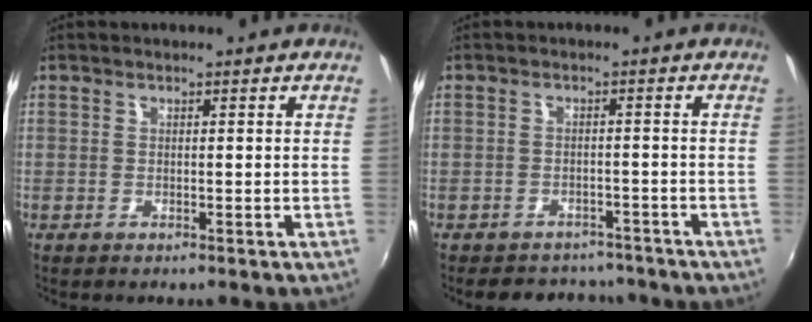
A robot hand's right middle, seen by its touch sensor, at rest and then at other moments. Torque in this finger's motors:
{"motor_torque": [0.65, -0.66, 0.05, 0.01]}